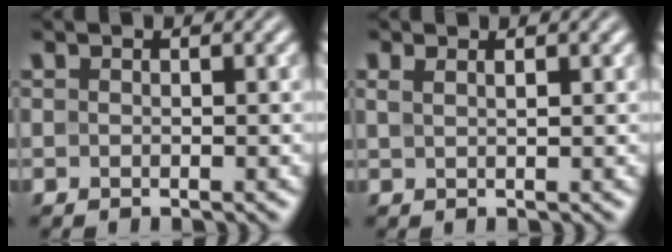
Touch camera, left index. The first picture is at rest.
{"total": 2.2, "force": [1.3, 1.0, 1.4], "torque": [-0.009, 0.003, 0.008]}